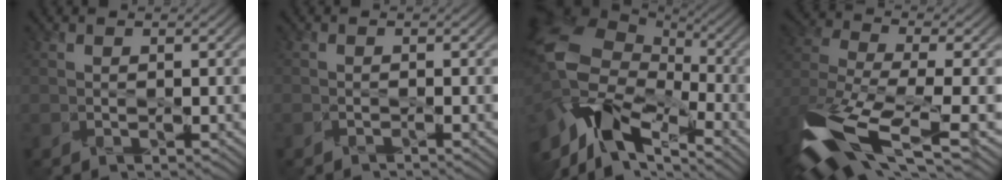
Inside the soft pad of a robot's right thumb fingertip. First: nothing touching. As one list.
[{"total": 0.6, "force": [-0.6, 0.2, -0.2], "torque": [0.010, 0.001, -0.011]}, {"total": 15.9, "force": [-7.1, 9.1, 11.0], "torque": [-0.250, -0.012, -0.142]}, {"total": 14.3, "force": [-7.9, 5.4, 10.7], "torque": [-0.273, -0.031, -0.139]}]